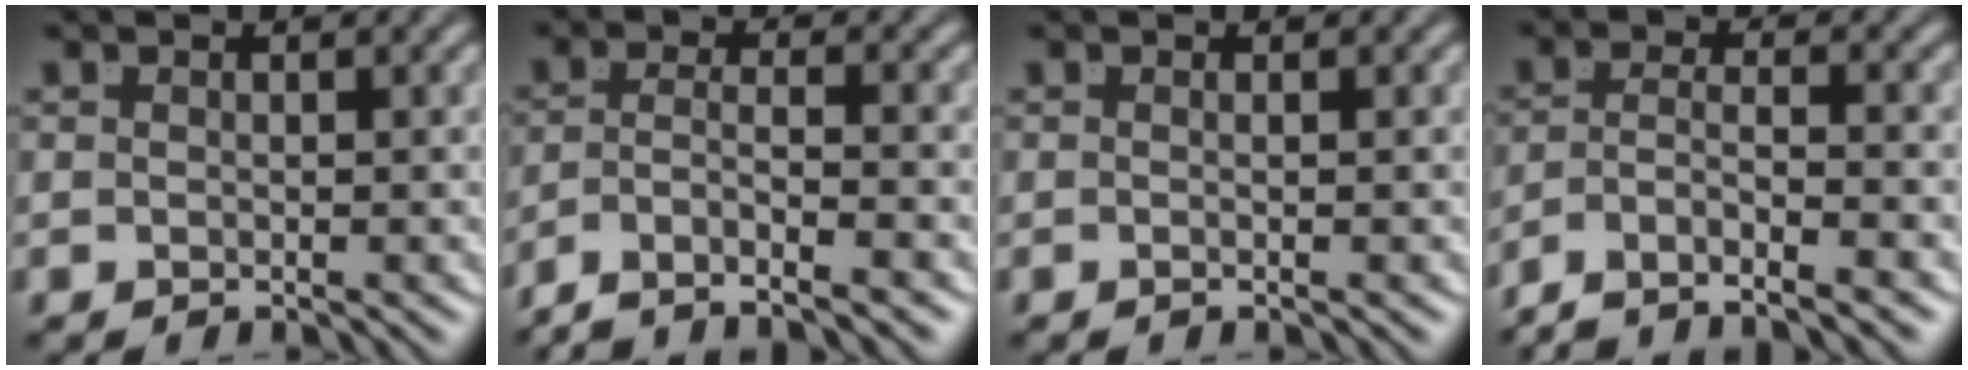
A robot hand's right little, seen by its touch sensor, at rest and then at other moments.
{"total": 5.9, "force": [-4.5, 2.3, 3.1], "torque": [-0.066, -0.031, -0.065]}
{"total": 0.9, "force": [-0.5, -0.6, 0.5], "torque": [-0.009, -0.004, -0.007]}
{"total": 6.2, "force": [-4.7, 2.6, 3.1], "torque": [-0.065, -0.030, -0.070]}